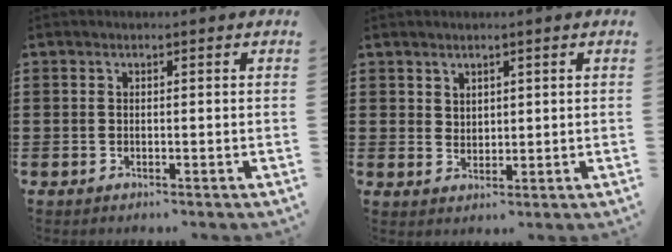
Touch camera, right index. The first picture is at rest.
{"total": 2.4, "force": [1.9, 1.4, 0.2], "torque": [-0.008, 0.005, 0.037]}